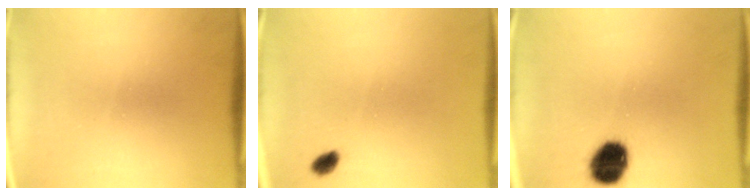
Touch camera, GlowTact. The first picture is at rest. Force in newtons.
{"total": 1.9}
{"total": 11.1}